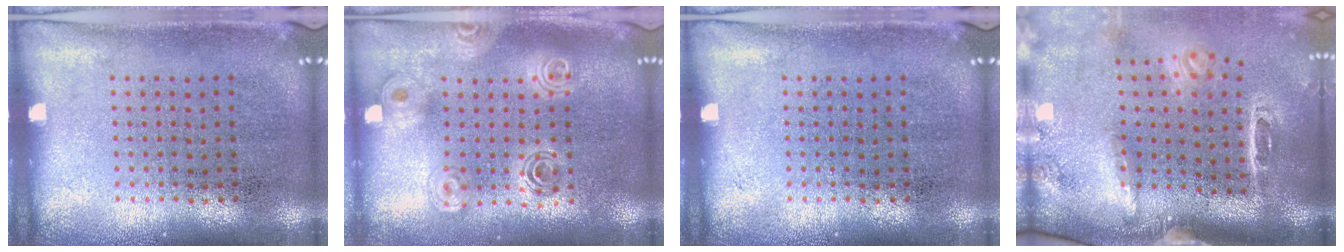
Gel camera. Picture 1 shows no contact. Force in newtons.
{"total": 1.7, "press": 1.5, "slide": 0.8}
{"total": 0.0}
{"total": 3.2, "press": 2.2, "slide": 2.3}